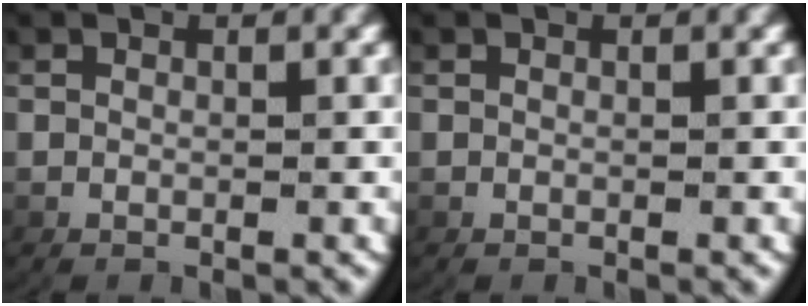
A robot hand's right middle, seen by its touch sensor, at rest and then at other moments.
{"total": 0.0}